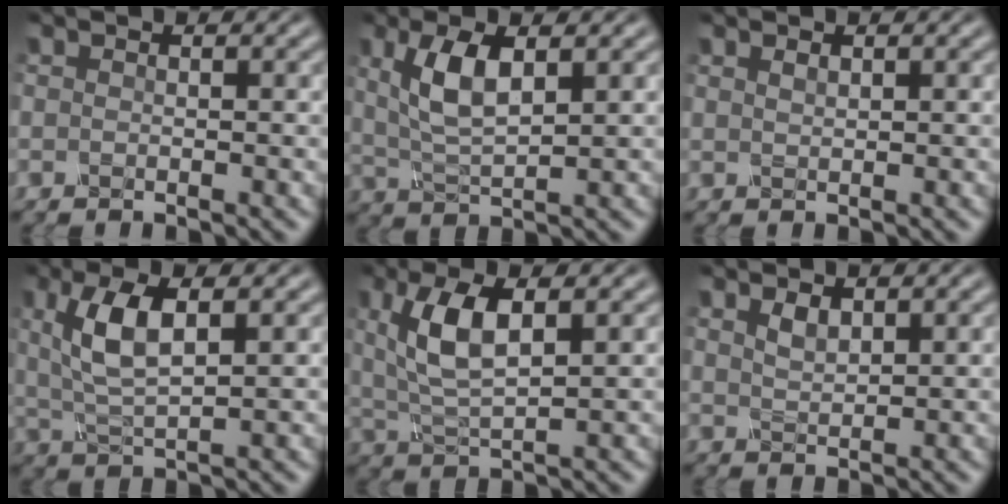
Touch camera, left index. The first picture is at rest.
{"total": 4.7, "force": [1.6, 1.5, 4.1], "torque": [-0.092, 0.004, 0.033]}
{"total": 0.7, "force": [0.6, 0.1, 0.3], "torque": [-0.012, 0.004, 0.015]}
{"total": 5.2, "force": [1.7, 1.7, 4.6], "torque": [-0.102, 0.005, 0.035]}
{"total": 5.7, "force": [1.9, 2.0, 5.1], "torque": [-0.111, 0.004, 0.039]}
{"total": 1.5, "force": [1.1, 0.5, 0.8], "torque": [-0.022, 0.003, 0.025]}